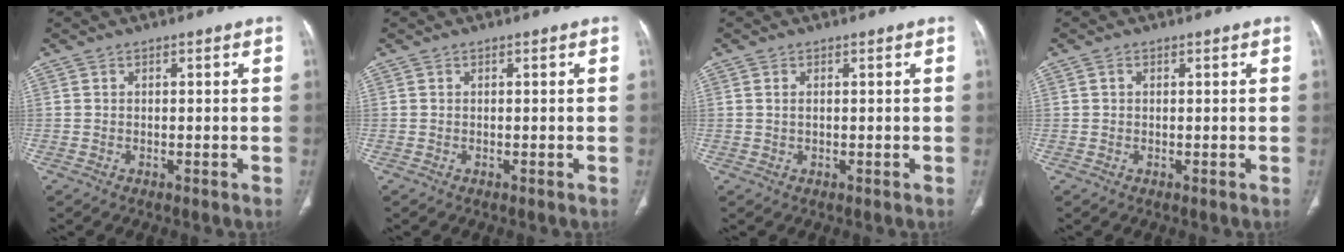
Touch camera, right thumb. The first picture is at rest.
{"total": 0.0}
{"total": 1.0, "force": [0.2, 0.6, 0.9], "torque": [-0.020, 0.000, 0.004]}
{"total": 0.6, "force": [0.2, 0.4, 0.3], "torque": [-0.005, 0.003, 0.004]}